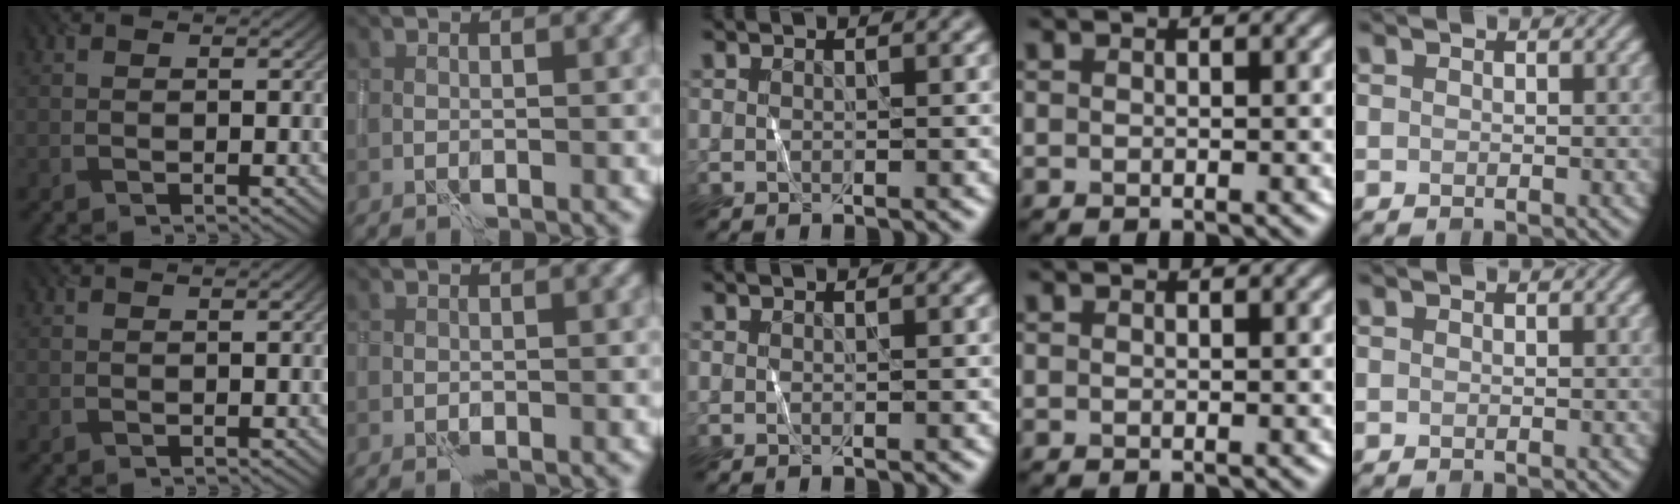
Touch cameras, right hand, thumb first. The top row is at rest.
{"thumb": {"total": 0.5, "force": [0.1, 0.0, 0.5], "torque": [-0.007, 0.003, 0.001]}}